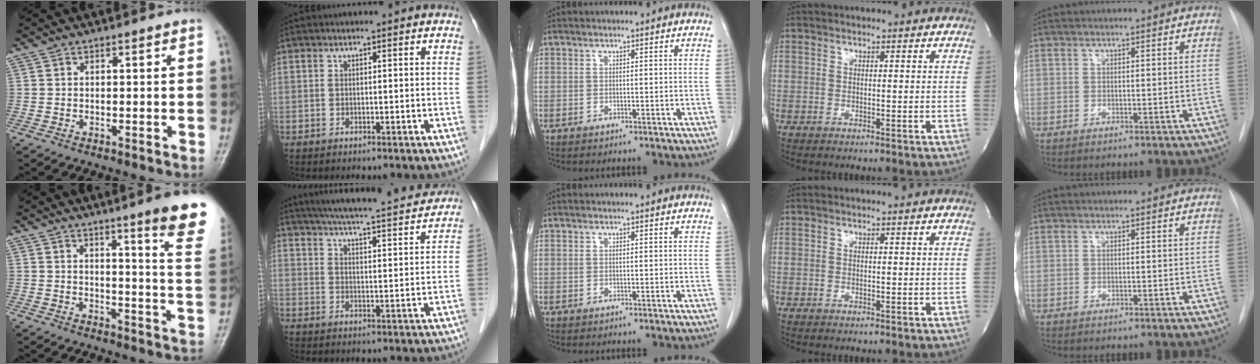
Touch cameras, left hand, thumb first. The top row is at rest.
{"thumb": {"total": 13.9, "force": [9.2, 0.6, 10.4], "torque": [-0.112, -0.056, 0.104]}, "index": {"total": 19.6, "force": [17.8, 1.5, 7.9], "torque": [-0.129, 0.000, 0.240]}}